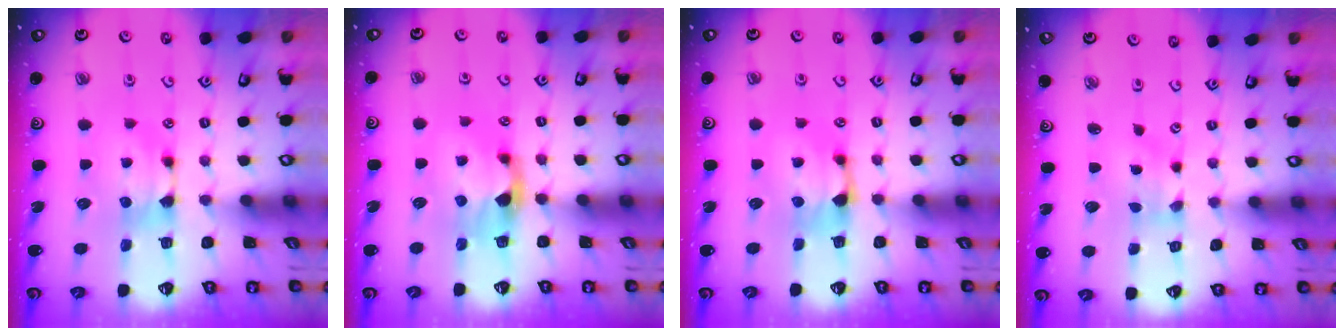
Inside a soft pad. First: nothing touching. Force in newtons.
{"total": 2.2, "press": 1.9, "slide": 1.2}
{"total": 1.1, "press": 0.4, "slide": 1.0}
{"total": 2.1, "press": 1.7, "slide": 1.2}